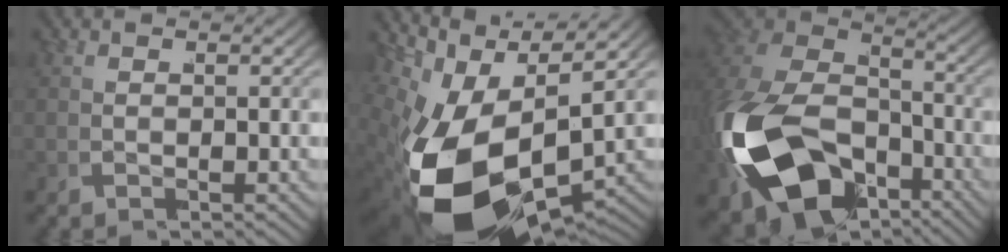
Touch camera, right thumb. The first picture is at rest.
{"total": 18.4, "force": [-4.3, 11.2, 13.9], "torque": [-0.288, -0.070, -0.042]}
{"total": 18.1, "force": [-6.9, 12.7, 10.9], "torque": [-0.252, -0.072, -0.092]}